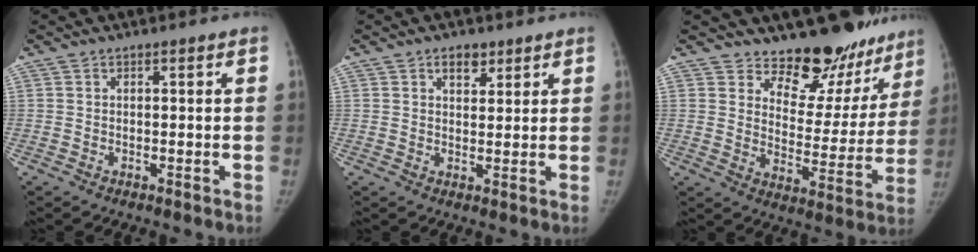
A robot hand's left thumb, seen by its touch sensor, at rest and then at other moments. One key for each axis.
{"total": 3.7, "fx": 2.3, "fy": 2.1, "fz": 2.0, "tx": -0.014, "ty": -0.012, "tz": 0.037}
{"total": 16.8, "fx": 14.6, "fy": 7.5, "fz": 3.8, "tx": 0.019, "ty": -0.122, "tz": 0.185}